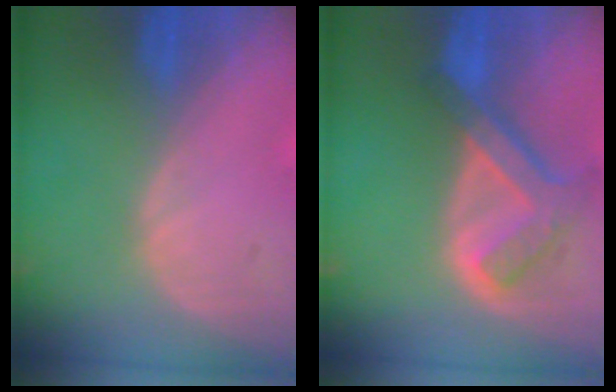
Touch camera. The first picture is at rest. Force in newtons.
{"total": 7.6, "press": 6.5, "slide": 4.0}